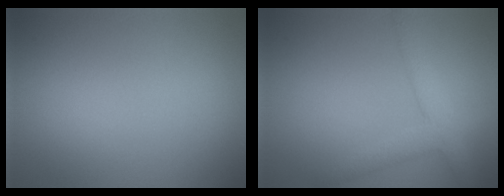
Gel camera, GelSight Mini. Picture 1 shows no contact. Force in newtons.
{"total": 3.4, "press": 3.4, "slide": 0.3}